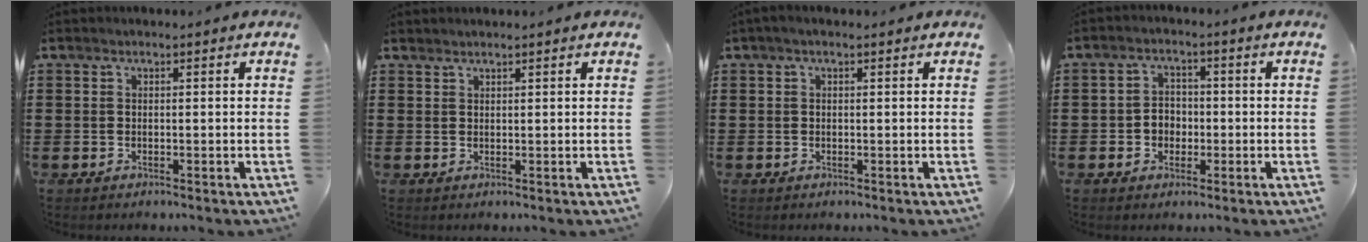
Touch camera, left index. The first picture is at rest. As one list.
[{"total": 0.9, "force": [0.9, 0.1, 0.0], "torque": [-0.002, -0.001, 0.018]}, {"total": 0.6, "force": [0.1, 0.3, 0.6], "torque": [-0.011, 0.003, 0.001]}, {"total": 3.3, "force": [-1.0, 2.7, 1.6], "torque": [-0.037, 0.005, -0.023]}]